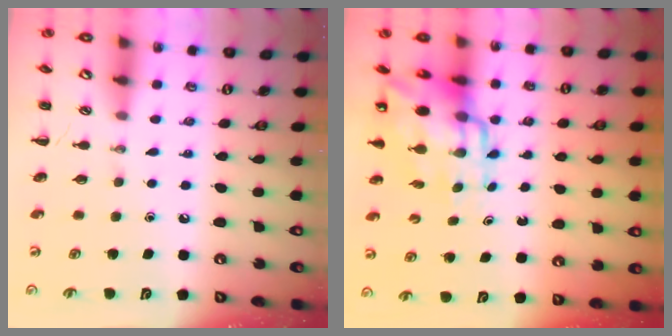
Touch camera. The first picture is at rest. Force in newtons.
{"total": 15.0, "press": 14.4, "slide": 4.2}